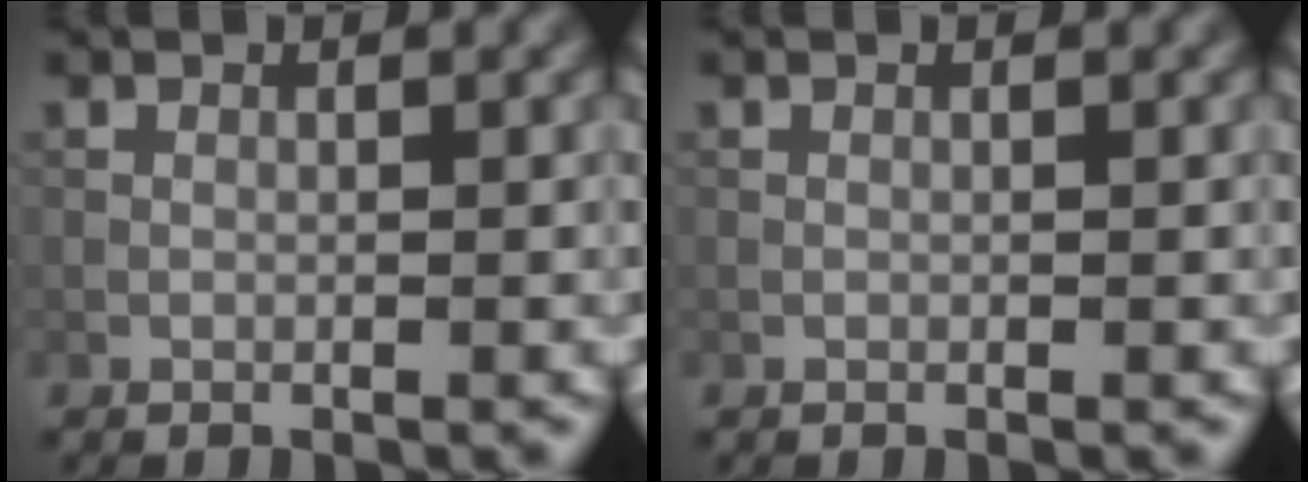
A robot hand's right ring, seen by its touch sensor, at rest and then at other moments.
{"total": 0.0}